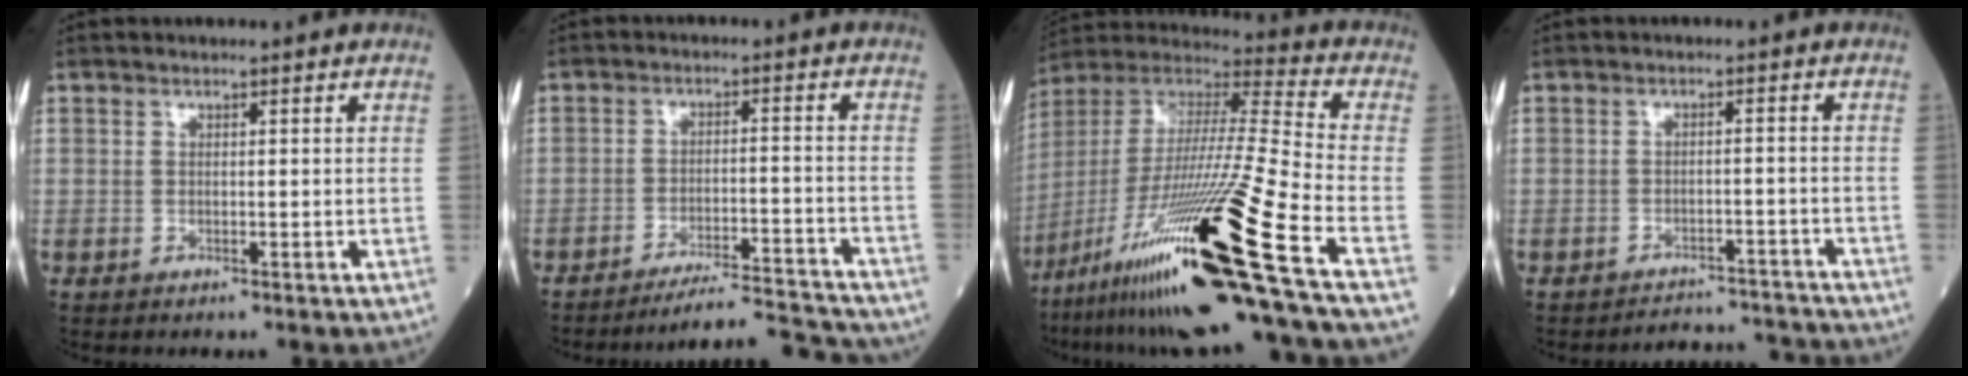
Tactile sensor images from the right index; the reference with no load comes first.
{"total": 10.3, "force": [-10.2, -1.0, 0.9], "torque": [-0.005, 0.007, -0.157]}
{"total": 28.8, "force": [-16.2, -1.4, 23.8], "torque": [-0.445, -0.053, -0.300]}
{"total": 7.4, "force": [-7.3, 0.6, -0.8], "torque": [0.015, 0.017, -0.093]}